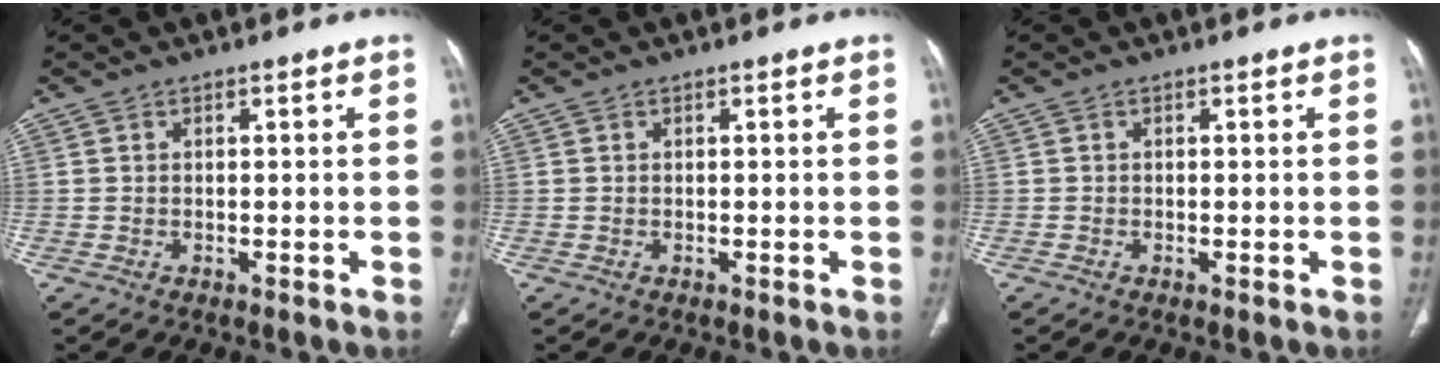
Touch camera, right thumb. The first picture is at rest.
{"total": 0.0}
{"total": 0.0}